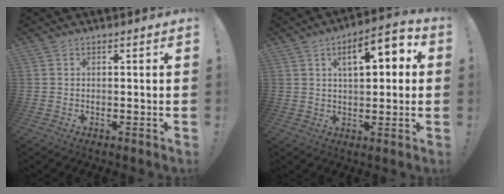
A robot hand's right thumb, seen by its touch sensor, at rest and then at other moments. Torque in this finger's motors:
{"motor_torque": [1.52, 1.54, 0.18, 0.17, 0.05]}